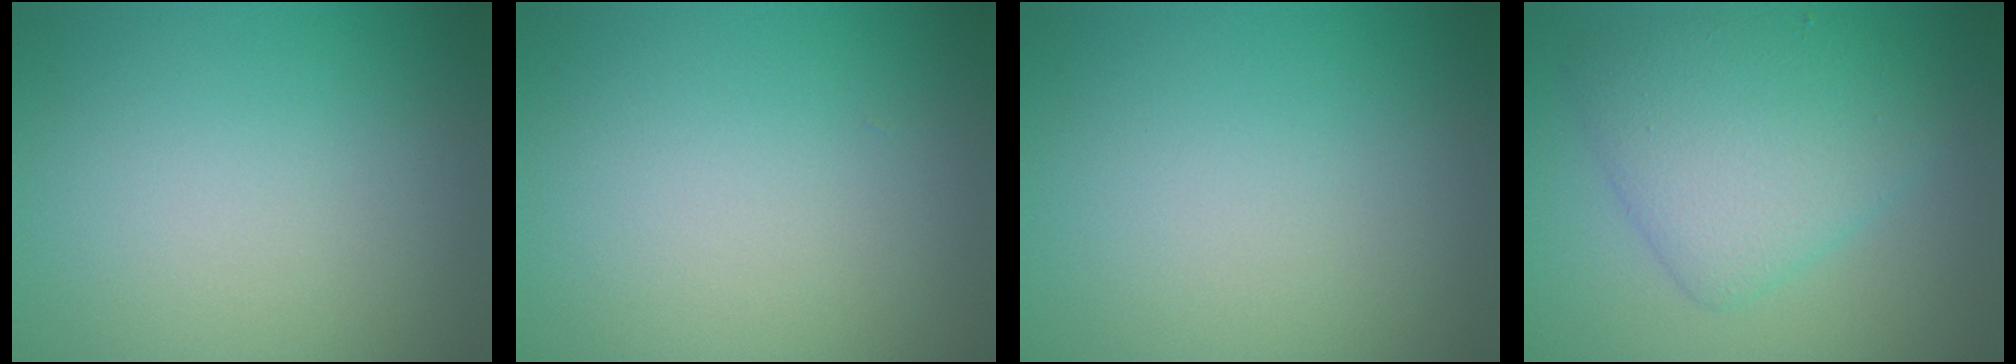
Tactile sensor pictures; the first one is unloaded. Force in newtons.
{"total": 0.0}
{"total": 0.0}
{"total": 5.7, "press": 5.7, "slide": 0.2}